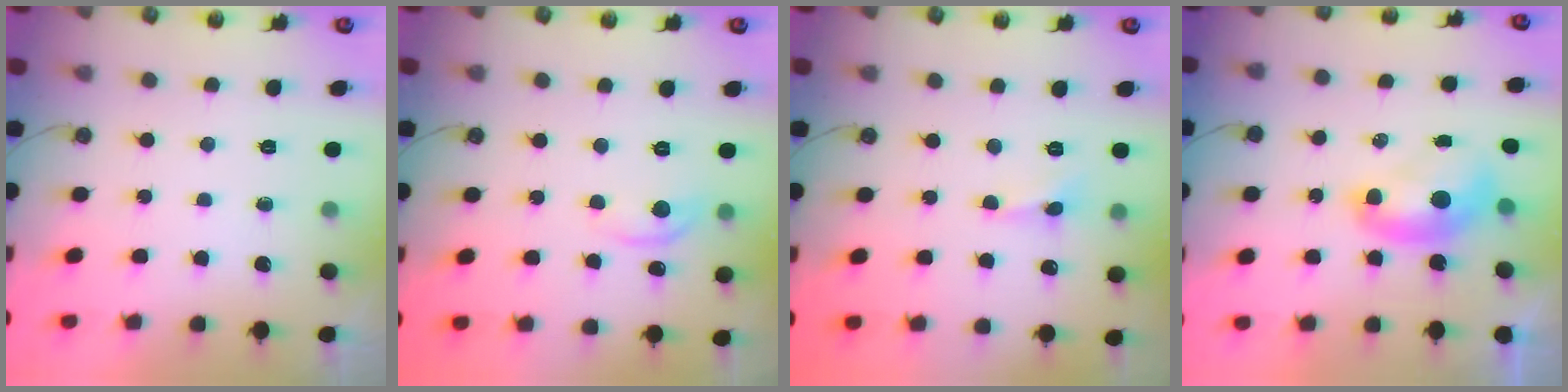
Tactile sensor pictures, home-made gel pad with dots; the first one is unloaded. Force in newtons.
{"total": 2.8, "press": 2.7, "slide": 0.5}
{"total": 0.9, "press": 0.8, "slide": 0.4}
{"total": 2.0, "press": 2.0, "slide": 0.2}